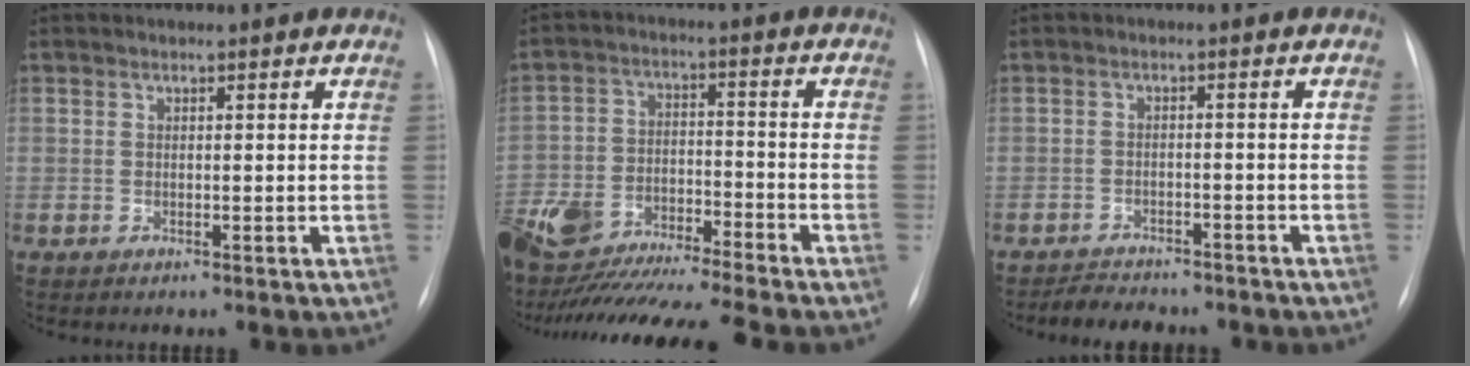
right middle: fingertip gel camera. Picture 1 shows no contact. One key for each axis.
{"total": 21.3, "fx": -19.1, "fy": 1.1, "fz": 9.4, "tx": -0.211, "ty": -0.025, "tz": -0.321}
{"total": 6.2, "fx": -5.6, "fy": 2.0, "fz": 1.8, "tx": -0.038, "ty": -0.005, "tz": -0.074}